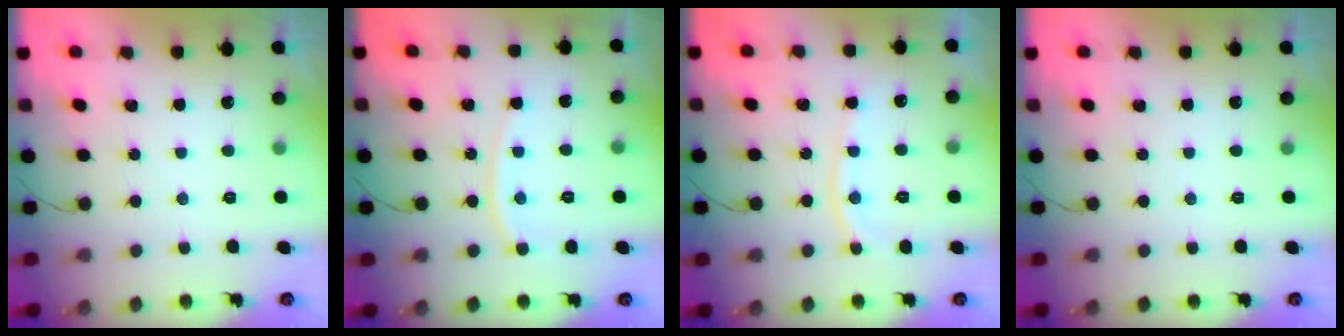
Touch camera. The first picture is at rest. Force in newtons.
{"total": 7.3, "press": 7.2, "slide": 1.1}
{"total": 9.8, "press": 9.8, "slide": 1.3}
{"total": 0.0}